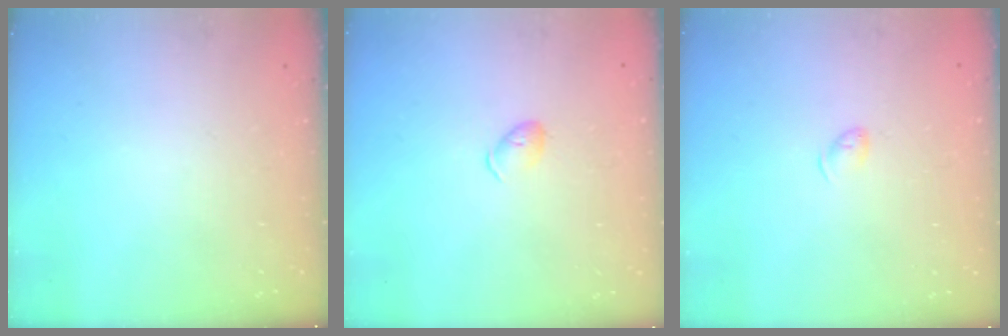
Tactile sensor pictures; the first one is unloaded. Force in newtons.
{"total": 3.4, "press": 3.4, "slide": 0.6}
{"total": 3.8, "press": 3.8, "slide": 0.6}